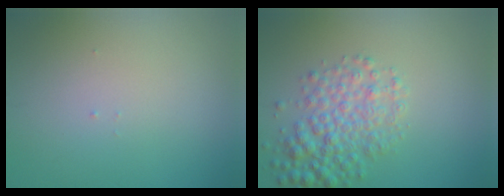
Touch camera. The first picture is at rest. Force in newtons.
{"total": 4.4, "press": 4.4, "slide": 0.1}